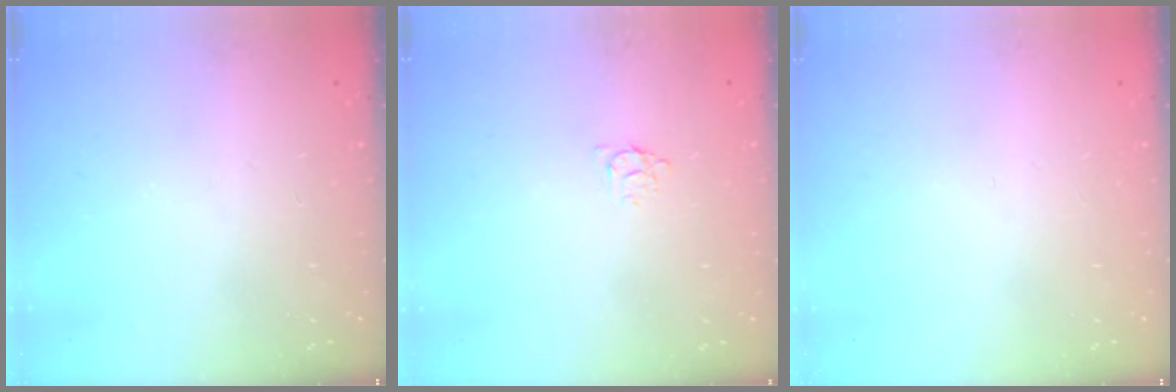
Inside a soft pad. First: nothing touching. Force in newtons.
{"total": 3.6, "press": 3.5, "slide": 0.4}
{"total": 0.0}